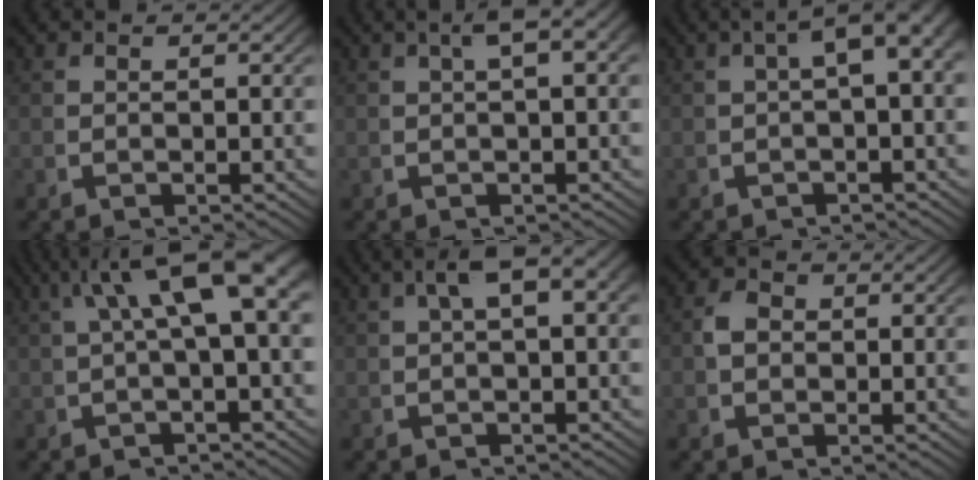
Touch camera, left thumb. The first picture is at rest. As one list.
[{"total": 4.8, "force": [1.9, 1.5, 4.2], "torque": [-0.056, 0.026, 0.023]}, {"total": 5.6, "force": [1.4, 2.3, 4.8], "torque": [-0.063, 0.024, 0.011]}, {"total": 6.0, "force": [1.7, 1.8, 5.5], "torque": [-0.087, 0.016, 0.021]}, {"total": 6.2, "force": [2.1, 2.4, 5.3], "torque": [-0.077, 0.026, 0.028]}, {"total": 2.1, "force": [0.3, 1.6, 1.3], "torque": [-0.027, -0.004, 0.005]}]